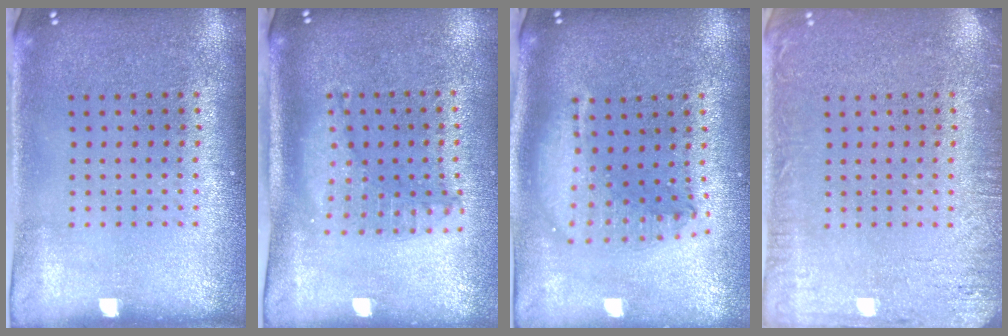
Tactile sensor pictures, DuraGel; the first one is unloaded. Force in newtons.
{"total": 1.2, "press": 1.2, "slide": 0.2}
{"total": 1.9, "press": 1.6, "slide": 1.2}
{"total": 2.9, "press": 2.8, "slide": 0.4}